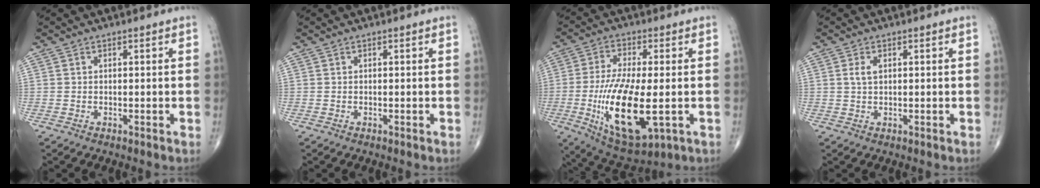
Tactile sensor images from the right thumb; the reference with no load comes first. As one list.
[{"total": 0.0}, {"total": 17.4, "force": [-3.3, 6.3, 15.9], "torque": [-0.302, -0.017, -0.044]}, {"total": 2.1, "force": [0.6, 1.1, 1.7], "torque": [-0.037, 0.004, 0.012]}]